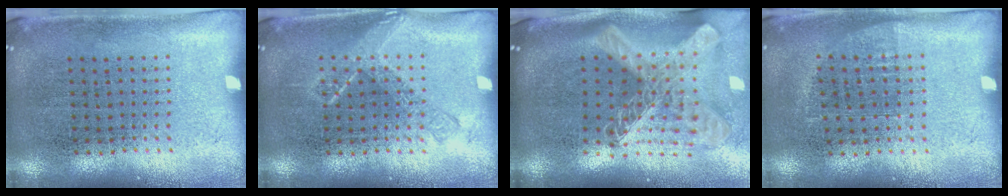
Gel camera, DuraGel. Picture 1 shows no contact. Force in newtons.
{"total": 1.9, "press": 1.9, "slide": 0.3}
{"total": 3.0, "press": 2.0, "slide": 2.2}
{"total": 0.6, "press": 0.6, "slide": 0.2}